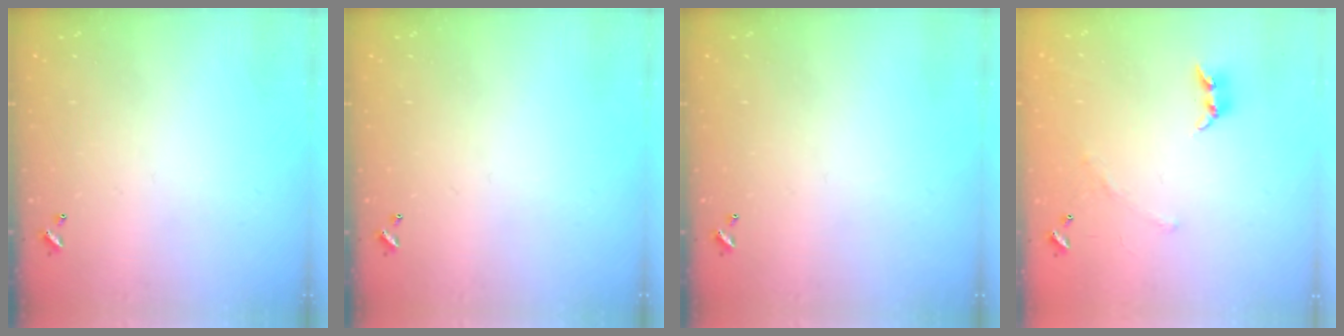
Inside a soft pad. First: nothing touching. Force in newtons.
{"total": 0.0}
{"total": 0.0}
{"total": 3.2, "press": 3.1, "slide": 0.9}